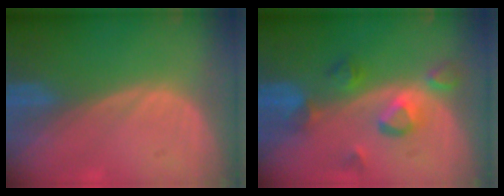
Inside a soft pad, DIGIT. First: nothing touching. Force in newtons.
{"total": 5.8, "press": 5.7, "slide": 0.6}